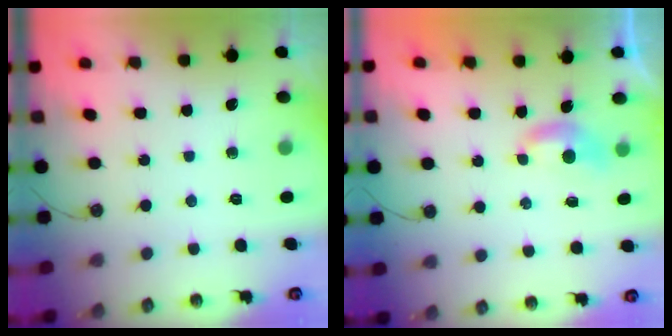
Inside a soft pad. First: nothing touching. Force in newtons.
{"total": 3.0, "press": 2.9, "slide": 0.4}